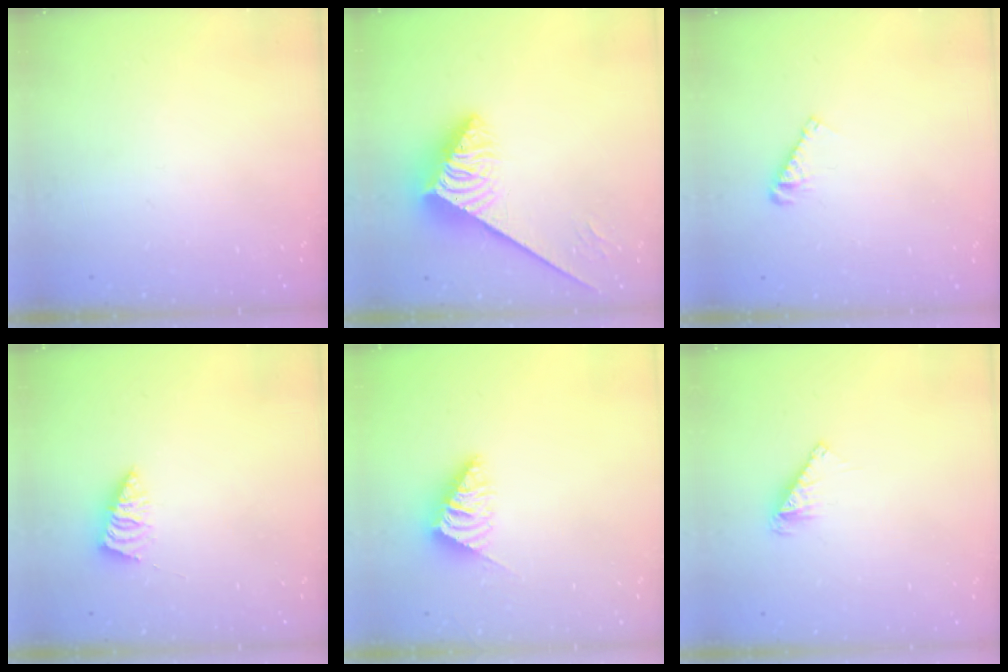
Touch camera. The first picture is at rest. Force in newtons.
{"total": 5.0, "press": 5.0, "slide": 0.4}
{"total": 4.9, "press": 4.9, "slide": 0.3}
{"total": 2.3, "press": 2.3, "slide": 0.4}
{"total": 2.5, "press": 2.4, "slide": 0.6}
{"total": 3.4, "press": 3.4, "slide": 0.3}